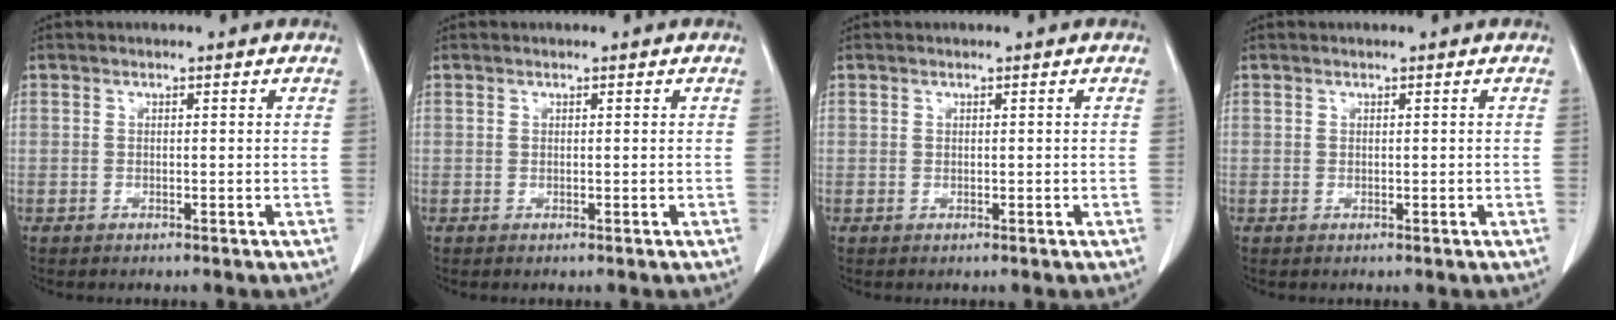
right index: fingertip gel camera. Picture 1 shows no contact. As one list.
[{"total": 0.0}, {"total": 0.0}, {"total": 0.0}]